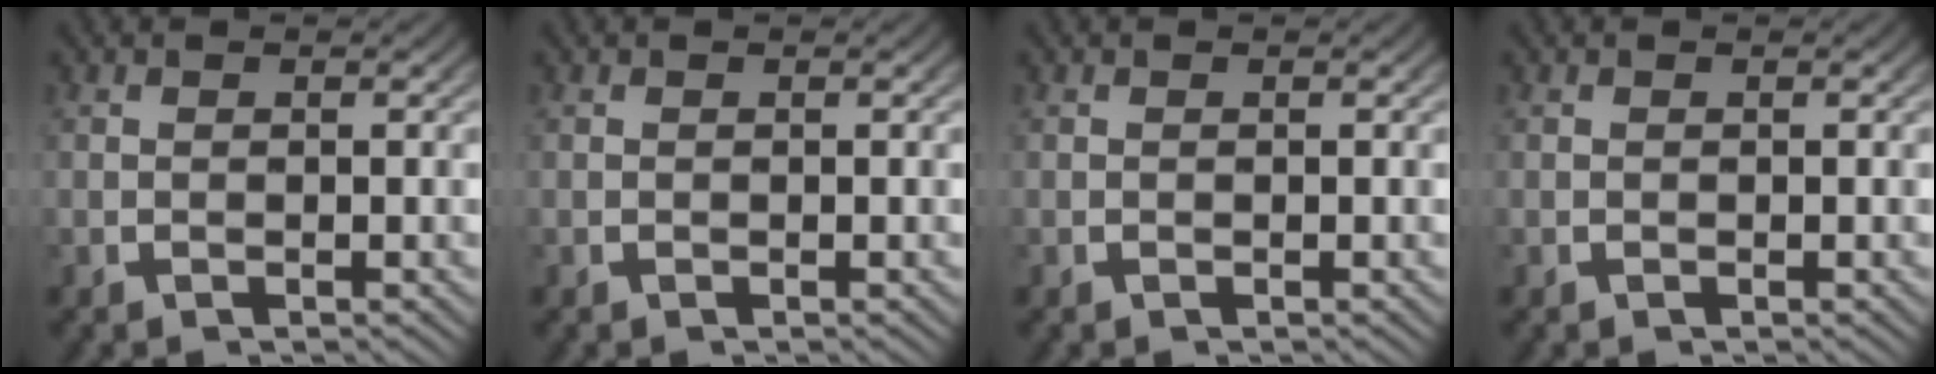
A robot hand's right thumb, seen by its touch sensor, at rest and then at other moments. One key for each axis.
{"total": 0.0}
{"total": 0.0}
{"total": 0.0}